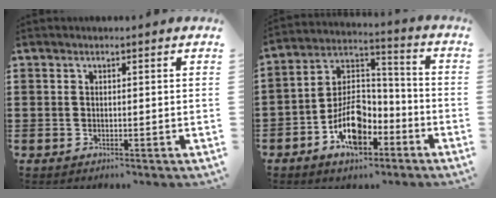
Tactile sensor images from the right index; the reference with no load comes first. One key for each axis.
{"total": 9.9, "fx": -5.1, "fy": 5.6, "fz": 6.4, "tx": -0.138, "ty": 0.009, "tz": -0.095}